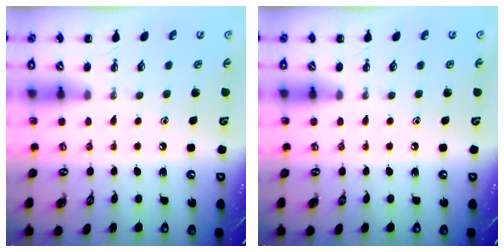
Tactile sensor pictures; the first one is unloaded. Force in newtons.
{"total": 0.0}